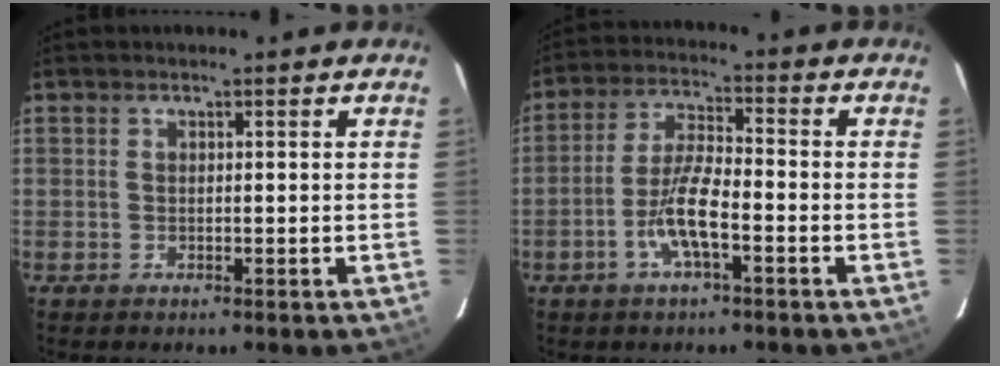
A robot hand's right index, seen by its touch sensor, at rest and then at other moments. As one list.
[{"total": 8.0, "force": [-3.5, 1.6, 7.0], "torque": [-0.147, 0.003, -0.065]}]